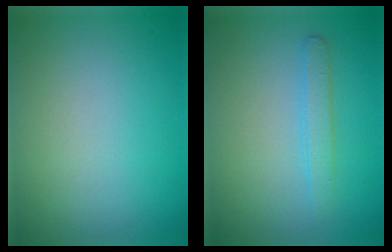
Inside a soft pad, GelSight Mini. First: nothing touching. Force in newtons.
{"total": 1.6, "press": 1.6, "slide": 0.1}